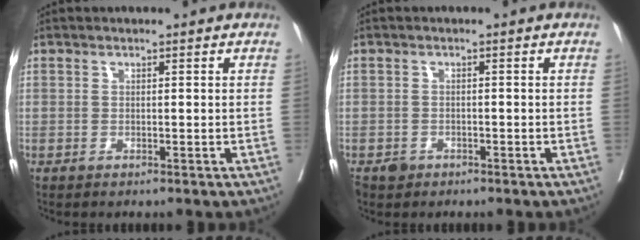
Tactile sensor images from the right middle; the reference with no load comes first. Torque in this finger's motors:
{"motor_torque": [0.28, -0.24, 0.07, 0.02]}